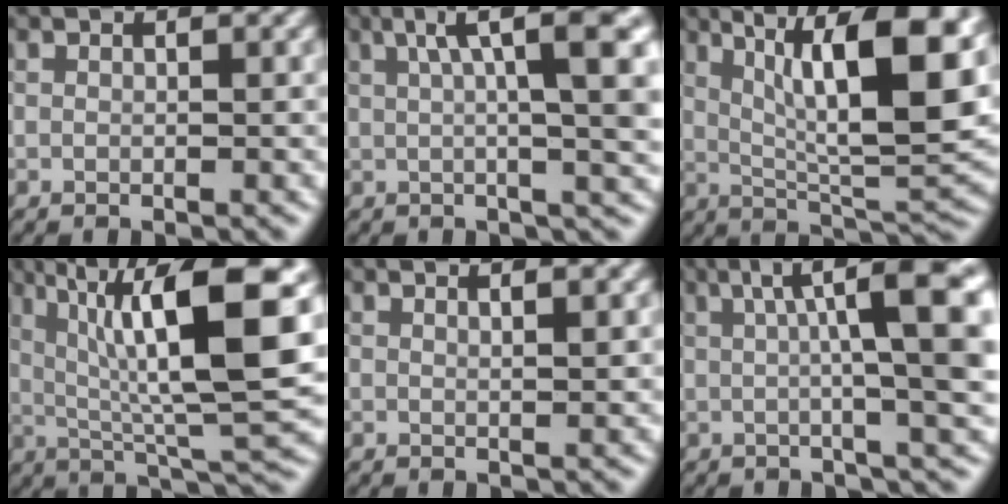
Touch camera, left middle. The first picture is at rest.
{"total": 8.1, "force": [2.8, 1.2, 7.5], "torque": [-0.103, 0.023, 0.060]}
{"total": 12.2, "force": [3.8, 3.2, 11.2], "torque": [-0.169, 0.005, 0.079]}
{"total": 12.1, "force": [2.7, 2.7, 11.5], "torque": [-0.193, 0.009, 0.059]}
{"total": 1.7, "force": [1.0, 0.6, 1.2], "torque": [0.004, 0.013, 0.003]}
{"total": 9.8, "force": [2.5, 1.6, 9.3], "torque": [-0.120, 0.022, 0.052]}